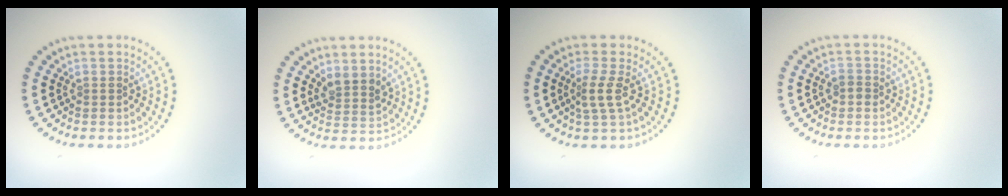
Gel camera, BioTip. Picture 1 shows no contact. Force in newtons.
{"total": 2.1, "press": 1.6, "slide": 1.3}
{"total": 2.1, "press": 1.5, "slide": 1.5}
{"total": 0.9, "press": 0.9, "slide": 0.2}